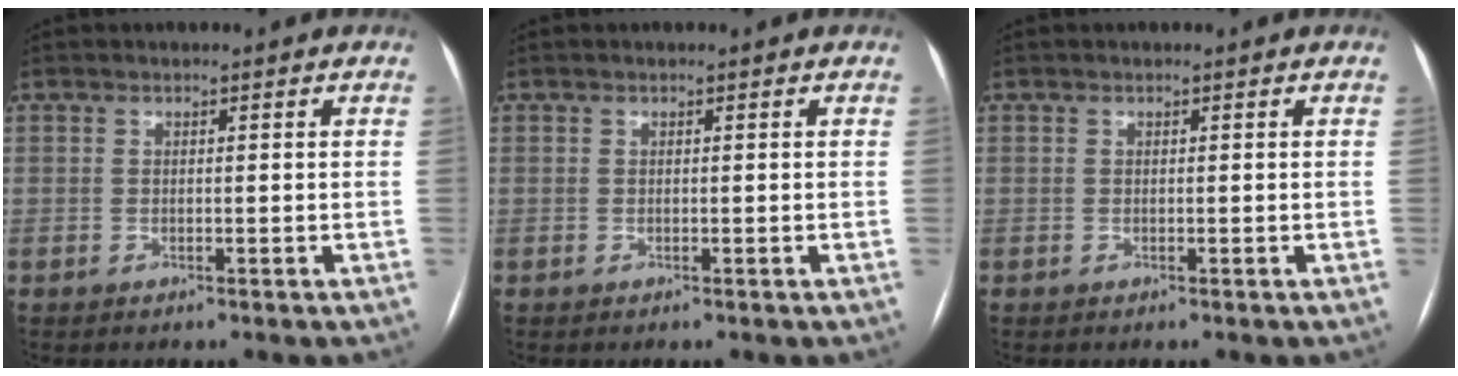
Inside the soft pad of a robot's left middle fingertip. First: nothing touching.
{"total": 0.0}
{"total": 0.0}